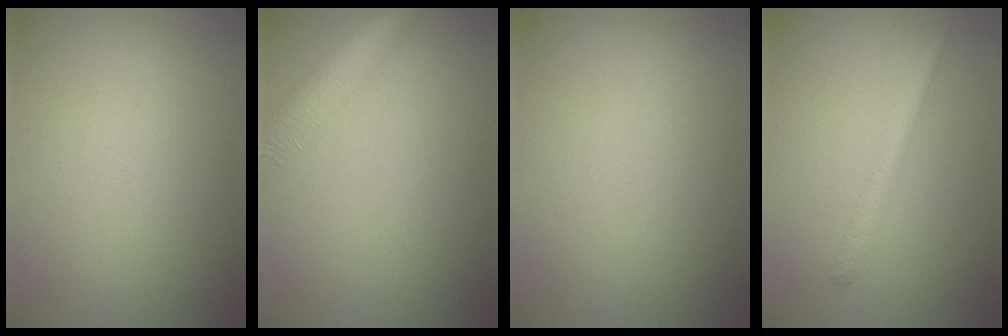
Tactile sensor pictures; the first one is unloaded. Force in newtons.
{"total": 5.0, "press": 4.9, "slide": 0.2}
{"total": 0.0}
{"total": 1.8, "press": 1.8, "slide": 0.0}